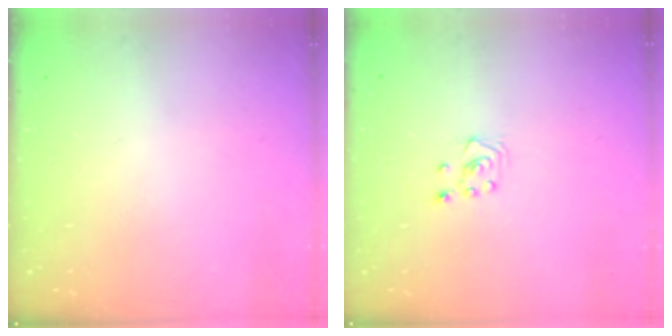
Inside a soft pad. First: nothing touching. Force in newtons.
{"total": 3.0, "press": 3.0, "slide": 0.3}